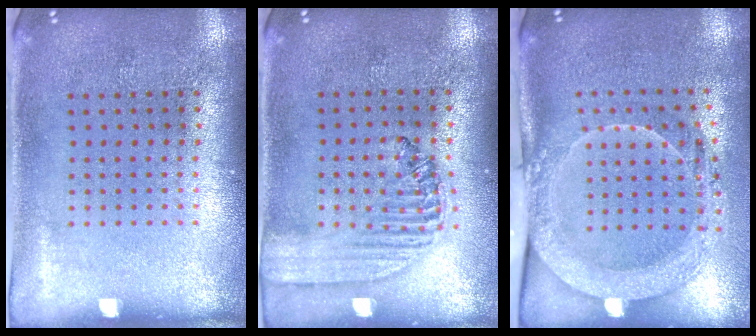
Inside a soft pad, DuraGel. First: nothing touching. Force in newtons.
{"total": 1.5, "press": 1.4, "slide": 0.6}
{"total": 2.0, "press": 2.0, "slide": 0.3}